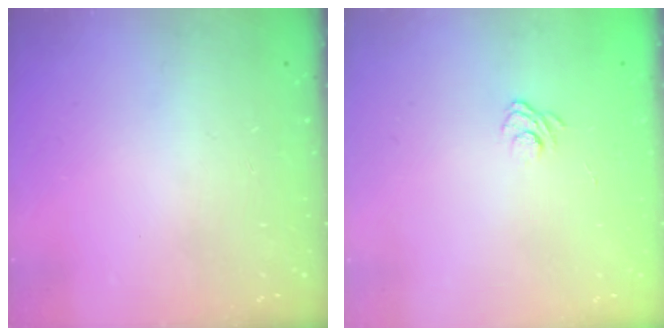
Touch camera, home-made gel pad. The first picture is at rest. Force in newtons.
{"total": 3.1, "press": 2.9, "slide": 1.3}